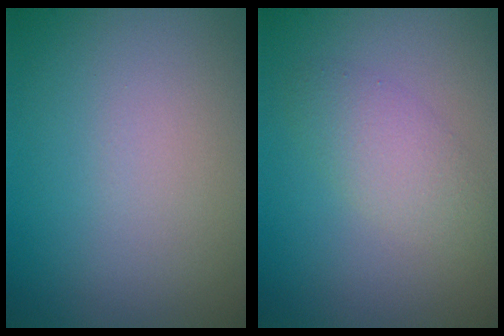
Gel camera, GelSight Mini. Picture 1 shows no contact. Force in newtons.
{"total": 2.5, "press": 2.5, "slide": 0.2}